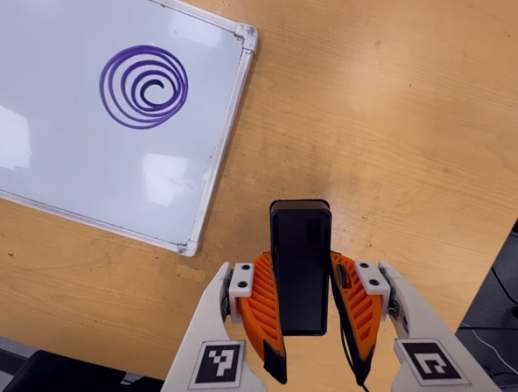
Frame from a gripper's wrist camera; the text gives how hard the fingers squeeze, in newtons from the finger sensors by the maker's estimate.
{"total": 5.0, "left": 3.8, "right": 6.2}